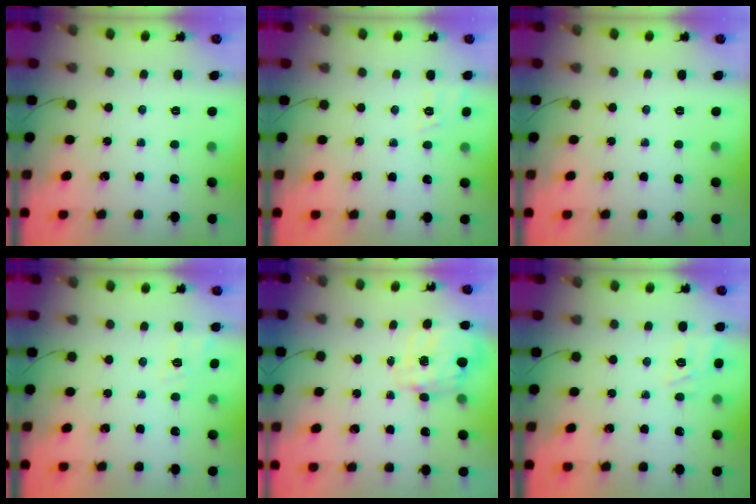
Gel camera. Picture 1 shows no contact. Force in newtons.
{"total": 2.8, "press": 2.2, "slide": 1.7}
{"total": 0.0}
{"total": 10.4, "press": 10.1, "slide": 2.3}
{"total": 2.5, "press": 2.3, "slide": 1.0}
{"total": 5.0, "press": 4.9, "slide": 1.3}